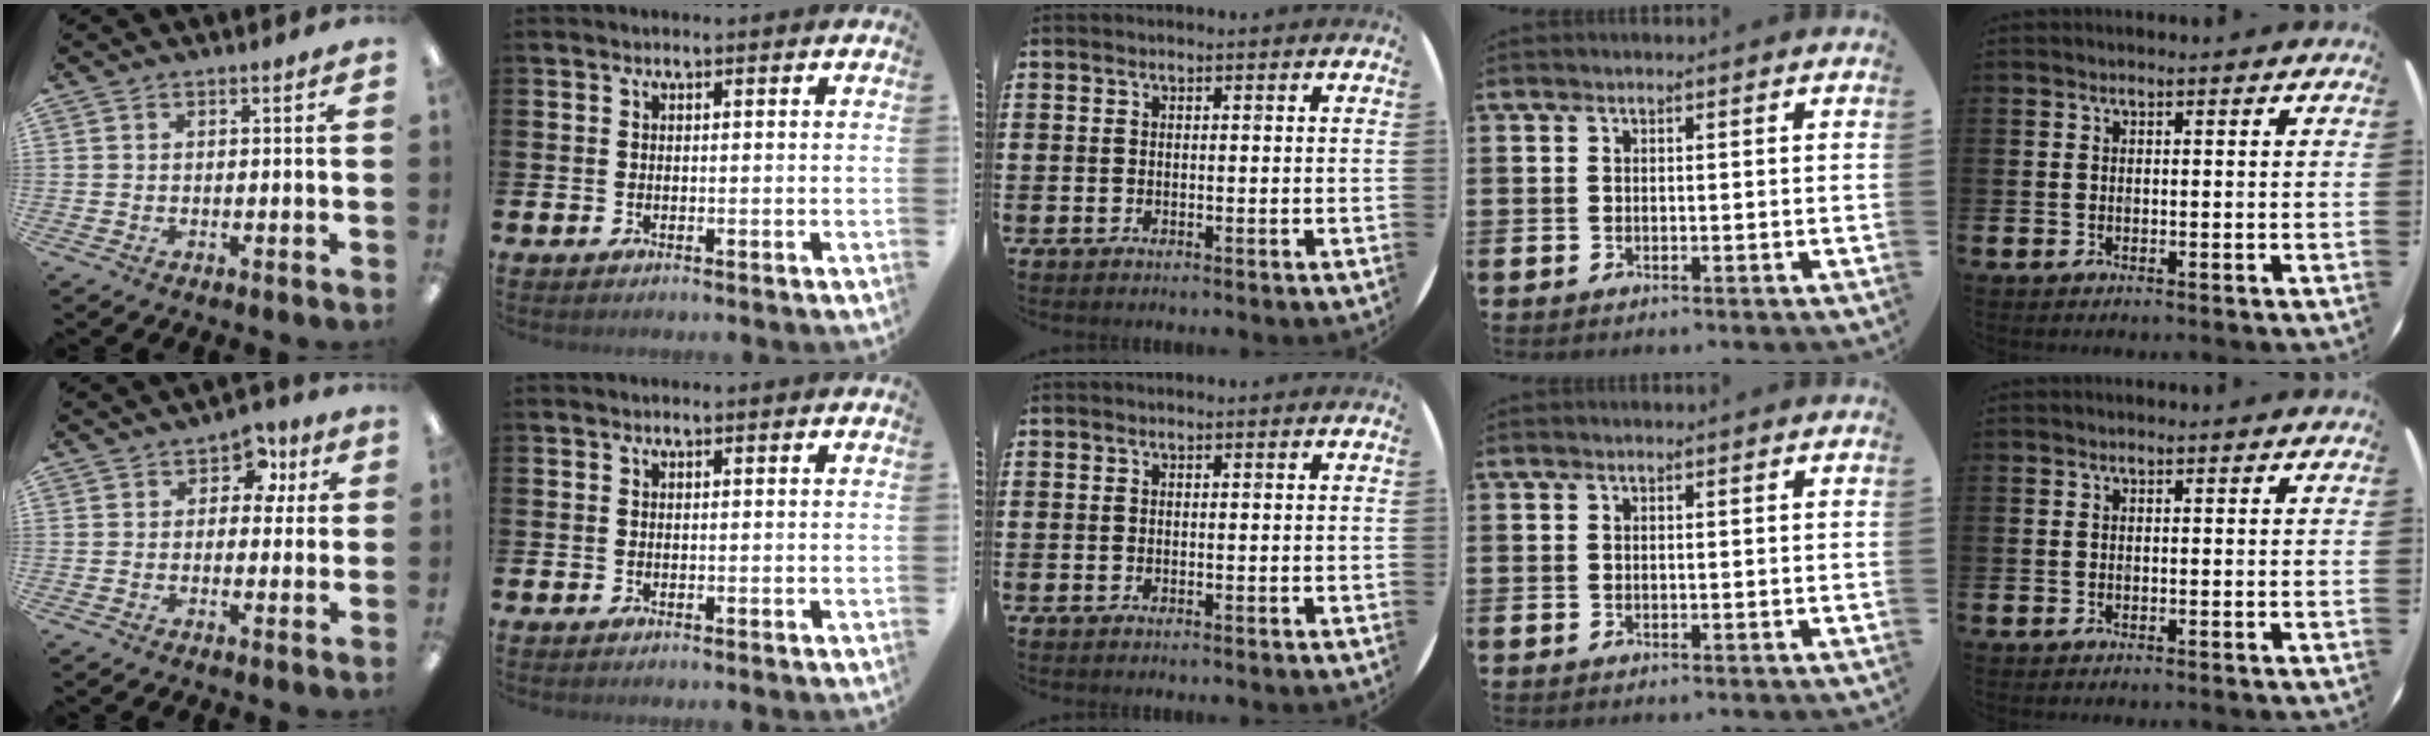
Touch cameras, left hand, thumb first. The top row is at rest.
{"thumb": {"total": 7.0, "force": [2.5, 5.0, 4.2], "torque": [-0.043, -0.001, 0.039]}}